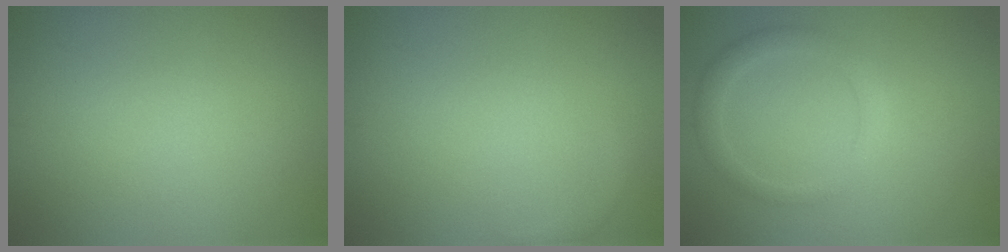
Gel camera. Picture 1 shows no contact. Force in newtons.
{"total": 1.0, "press": 1.0, "slide": 0.2}
{"total": 2.3, "press": 2.3, "slide": 0.2}